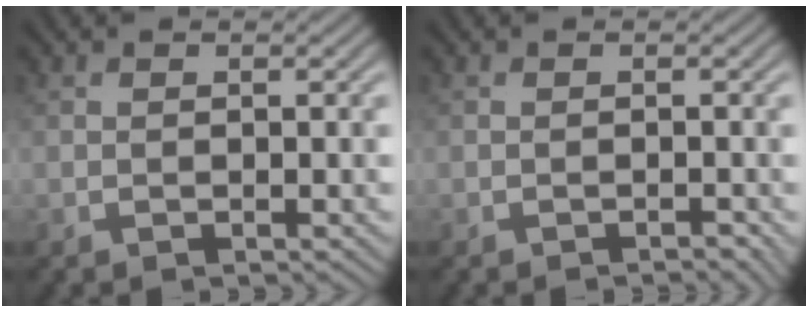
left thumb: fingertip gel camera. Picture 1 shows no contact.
{"total": 0.7, "force": [-0.7, 0.1, 0.3], "torque": [-0.001, 0.004, -0.010]}